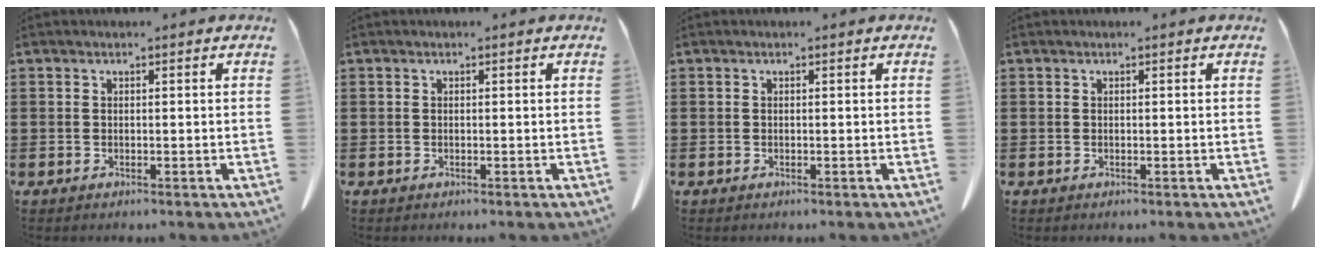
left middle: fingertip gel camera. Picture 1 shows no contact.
{"total": 0.0}
{"total": 0.0}
{"total": 0.0}